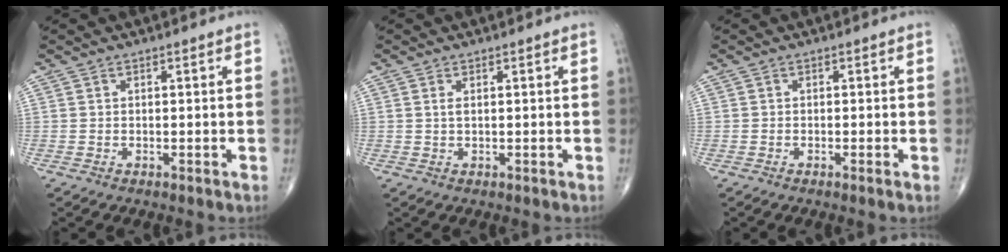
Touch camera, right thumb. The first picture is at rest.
{"total": 1.0, "force": [0.3, 0.4, 0.9], "torque": [-0.020, 0.002, 0.008]}
{"total": 0.9, "force": [-0.4, -0.1, 0.8], "torque": [-0.019, -0.002, -0.008]}